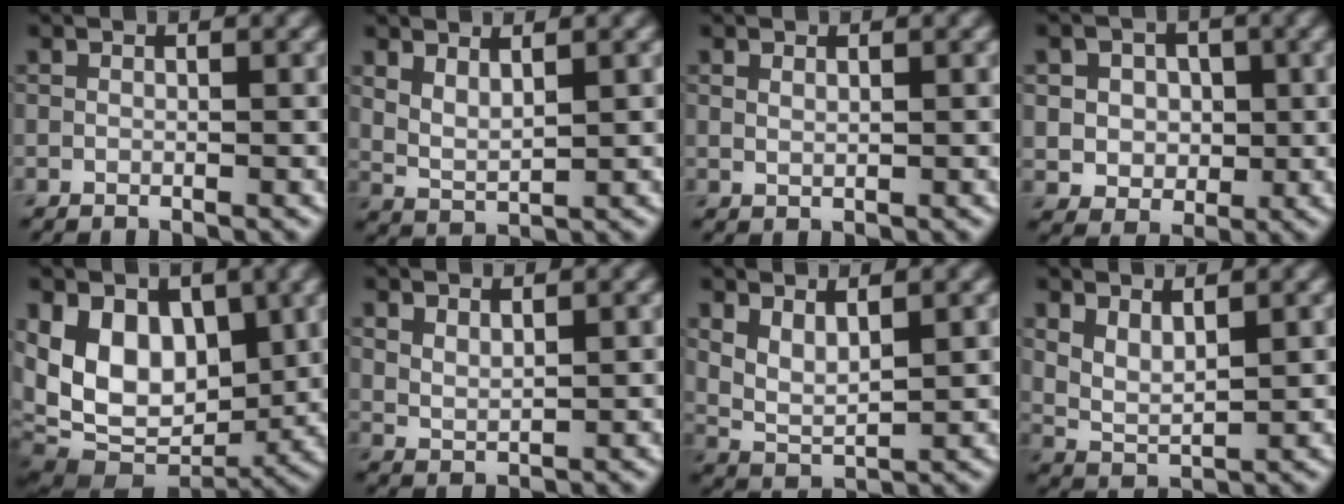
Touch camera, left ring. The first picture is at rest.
{"total": 2.3, "force": [1.5, 0.8, 1.6], "torque": [-0.037, -0.008, 0.032]}
{"total": 0.7, "force": [0.4, 0.3, 0.5], "torque": [-0.011, -0.002, 0.010]}
{"total": 5.2, "force": [1.0, 4.4, 2.6], "torque": [-0.046, 0.012, 0.008]}
{"total": 10.1, "force": [1.3, 6.7, 7.4], "torque": [-0.121, -0.010, 0.014]}
{"total": 1.6, "force": [1.2, 0.5, 0.8], "torque": [-0.019, -0.003, 0.028]}
{"total": 3.1, "force": [1.6, 1.2, 2.4], "torque": [-0.054, -0.008, 0.035]}
{"total": 2.8, "force": [1.6, 1.1, 2.0], "torque": [-0.045, -0.008, 0.036]}